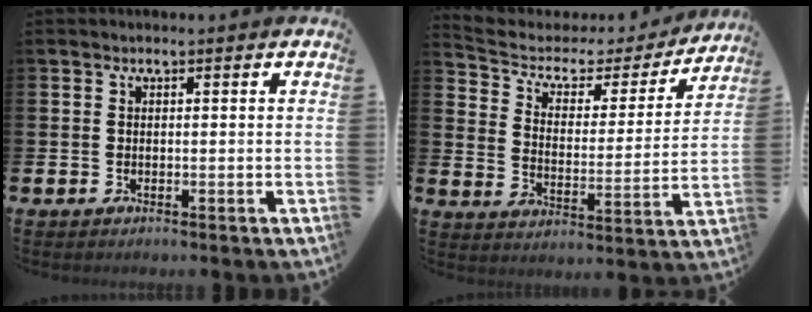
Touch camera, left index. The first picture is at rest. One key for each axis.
{"total": 4.9, "fx": 3.7, "fy": 2.8, "fz": 1.6, "tx": -0.058, "ty": -0.028, "tz": 0.053}